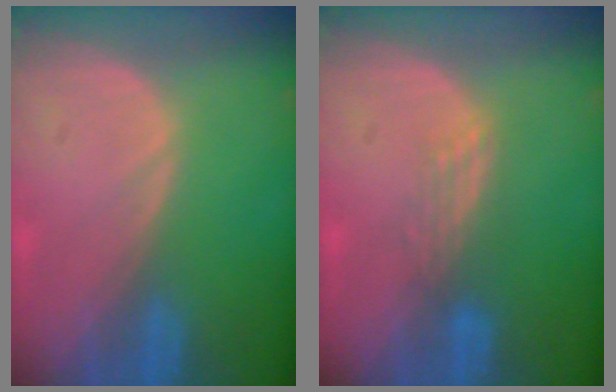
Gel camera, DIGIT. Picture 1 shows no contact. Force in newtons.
{"total": 3.0, "press": 2.5, "slide": 1.7}